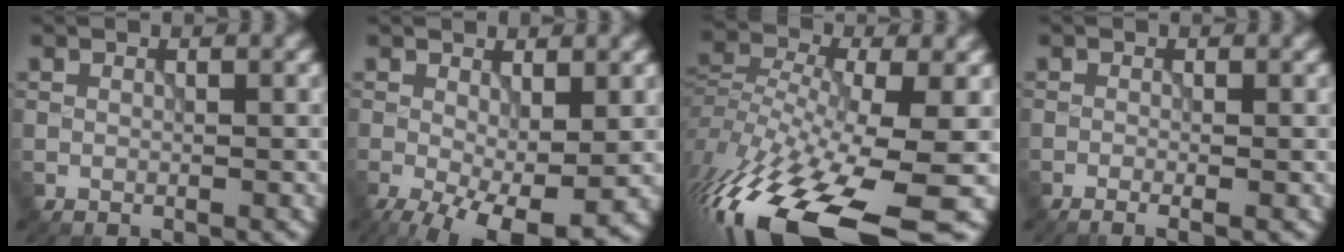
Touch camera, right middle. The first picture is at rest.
{"total": 8.0, "force": [-2.7, 3.2, 6.8], "torque": [-0.131, -0.025, -0.033]}
{"total": 15.8, "force": [-9.1, 5.5, 11.7], "torque": [-0.258, -0.019, -0.152]}
{"total": 1.7, "force": [-0.7, 0.6, 1.4], "torque": [-0.016, -0.004, -0.016]}